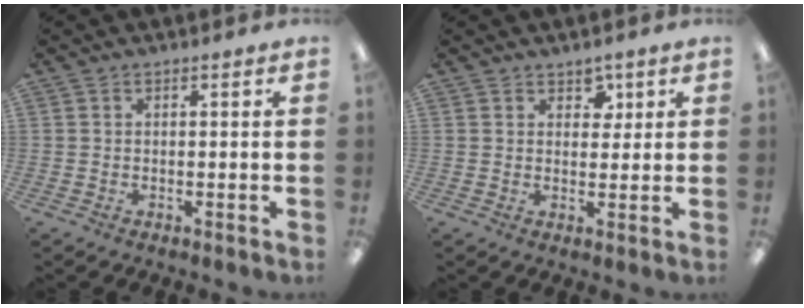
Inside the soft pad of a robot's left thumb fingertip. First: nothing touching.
{"total": 3.5, "force": [2.3, 2.4, 1.0], "torque": [0.005, -0.009, 0.036]}